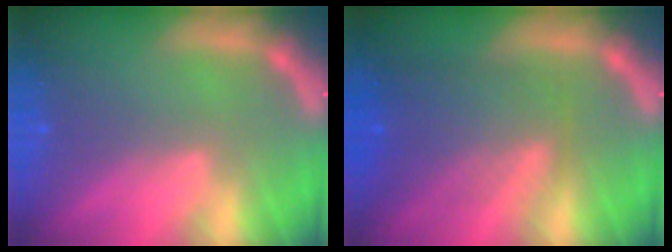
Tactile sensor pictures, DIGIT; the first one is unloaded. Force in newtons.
{"total": 7.0}